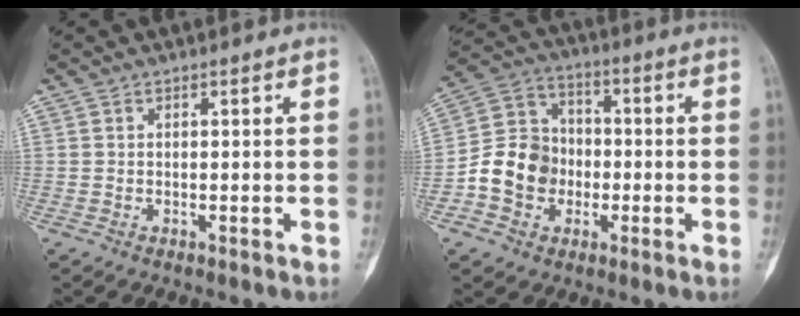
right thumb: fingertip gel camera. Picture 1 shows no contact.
{"total": 11.8, "force": [-2.9, 10.1, 5.3], "torque": [-0.068, 0.037, -0.060]}